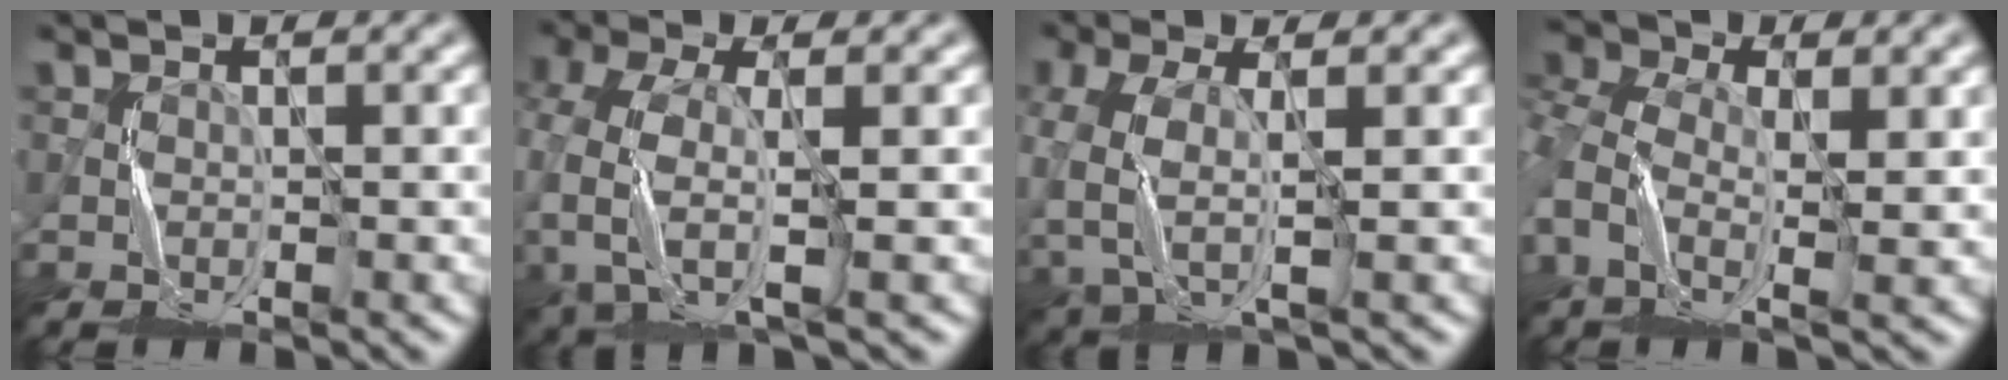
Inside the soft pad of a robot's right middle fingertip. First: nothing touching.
{"total": 6.6, "force": [-2.6, 3.0, 5.2], "torque": [-0.137, -0.010, -0.060]}
{"total": 4.4, "force": [-1.3, 2.1, 3.6], "torque": [-0.098, -0.008, -0.026]}
{"total": 6.4, "force": [0.3, 3.9, 5.0], "torque": [-0.133, -0.002, -0.005]}